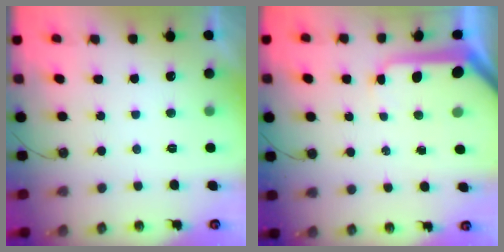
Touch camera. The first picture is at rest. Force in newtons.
{"total": 9.5, "press": 9.4, "slide": 0.9}